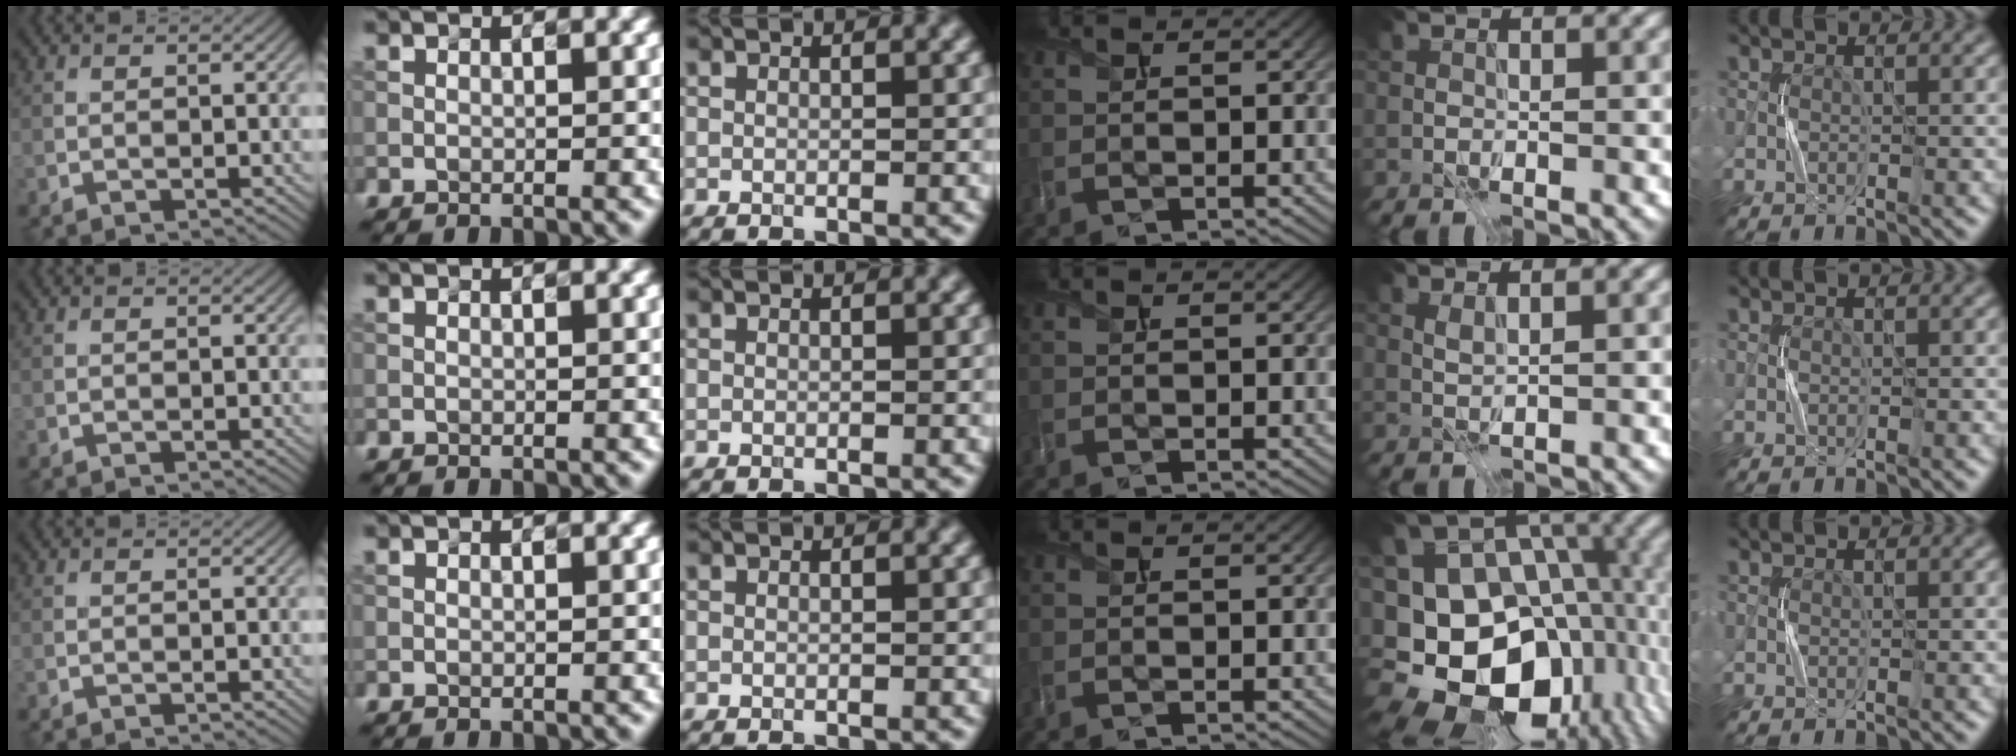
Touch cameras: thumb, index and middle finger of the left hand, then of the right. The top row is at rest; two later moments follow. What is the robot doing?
{"motion": "press", "object": "joystick"}